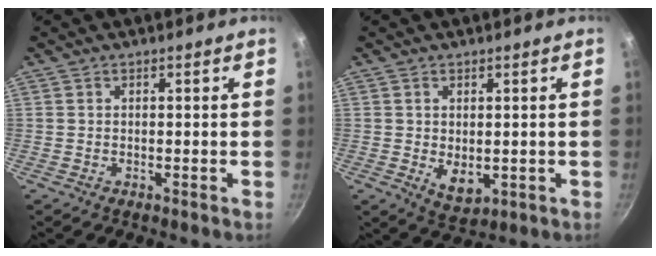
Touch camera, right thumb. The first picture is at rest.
{"total": 5.0, "force": [-0.1, 3.2, 3.9], "torque": [-0.061, -0.018, 0.007]}